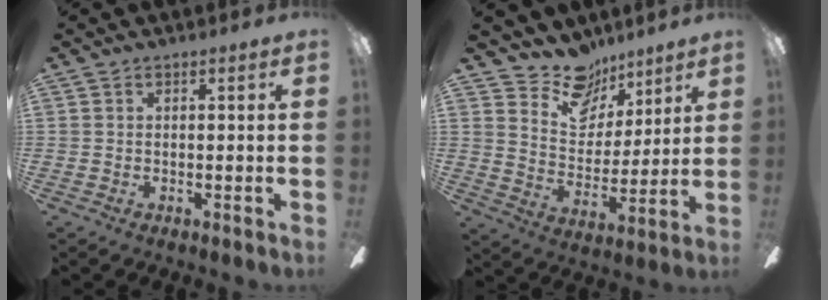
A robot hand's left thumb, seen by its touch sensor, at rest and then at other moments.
{"total": 13.2, "force": [10.6, 7.4, 2.9], "torque": [-0.053, -0.080, 0.201]}